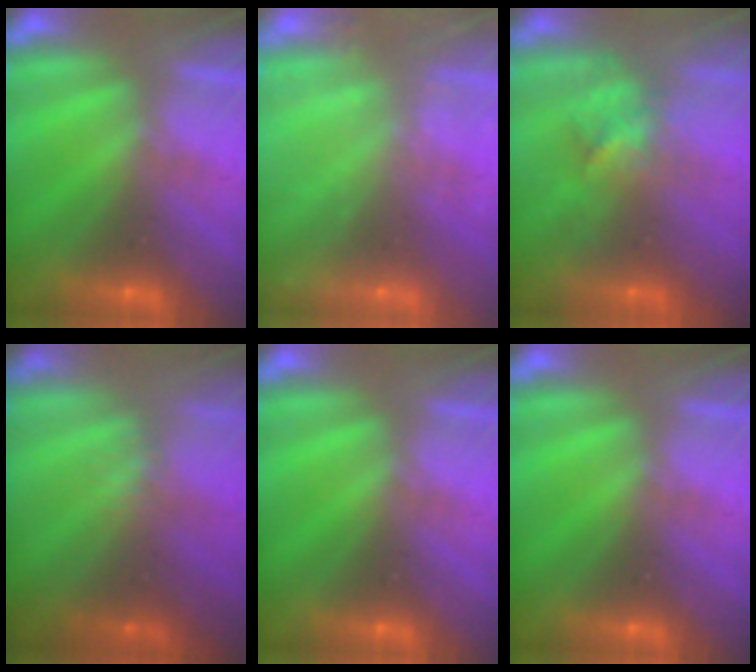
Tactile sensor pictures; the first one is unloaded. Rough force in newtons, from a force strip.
{"total": 2.3}
{"total": 2.8}
{"total": 2.3}
{"total": 0.0}
{"total": 0.0}